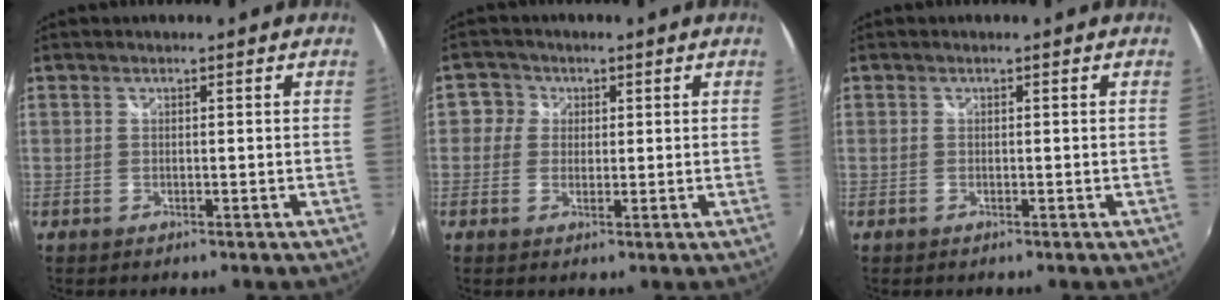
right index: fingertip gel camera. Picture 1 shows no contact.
{"total": 3.4, "force": [0.3, 3.3, 0.3], "torque": [0.008, 0.007, -0.004]}
{"total": 0.0}